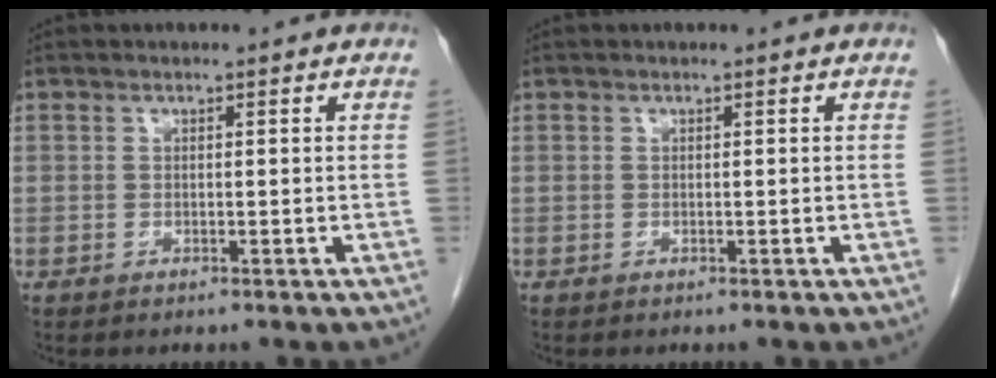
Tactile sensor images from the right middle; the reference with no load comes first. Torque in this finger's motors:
{"motor_torque": [0.00, 0.00, 0.00, 0.00]}